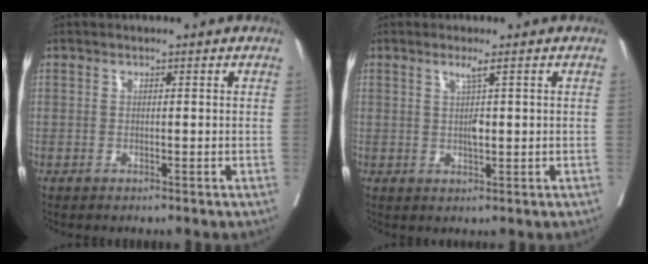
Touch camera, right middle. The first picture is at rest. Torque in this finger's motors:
{"motor_torque": [0.53, 0.17, 0.16, 0.02]}